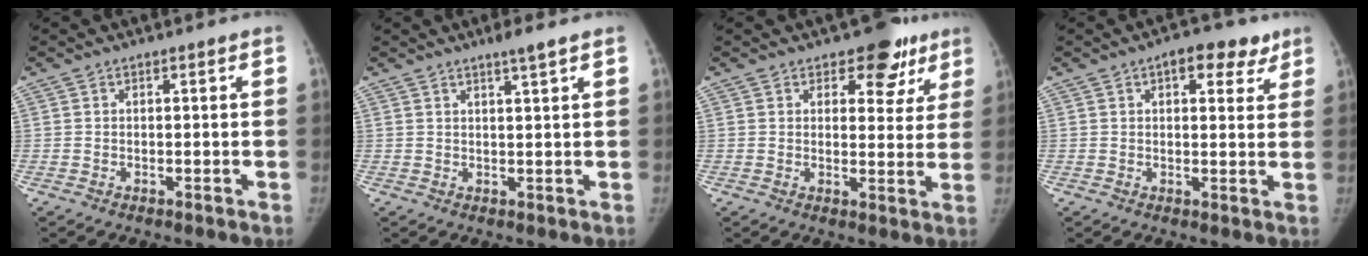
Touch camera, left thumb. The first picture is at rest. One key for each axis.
{"total": 3.0, "fx": 2.0, "fy": -0.2, "fz": 2.1, "tx": -0.040, "ty": -0.012, "tz": 0.037}
{"total": 8.6, "fx": 5.4, "fy": 5.2, "fz": 4.2, "tx": -0.002, "ty": -0.022, "tz": 0.066}
{"total": 8.1, "fx": 4.4, "fy": 4.2, "fz": 5.2, "tx": -0.036, "ty": -0.011, "tz": 0.052}